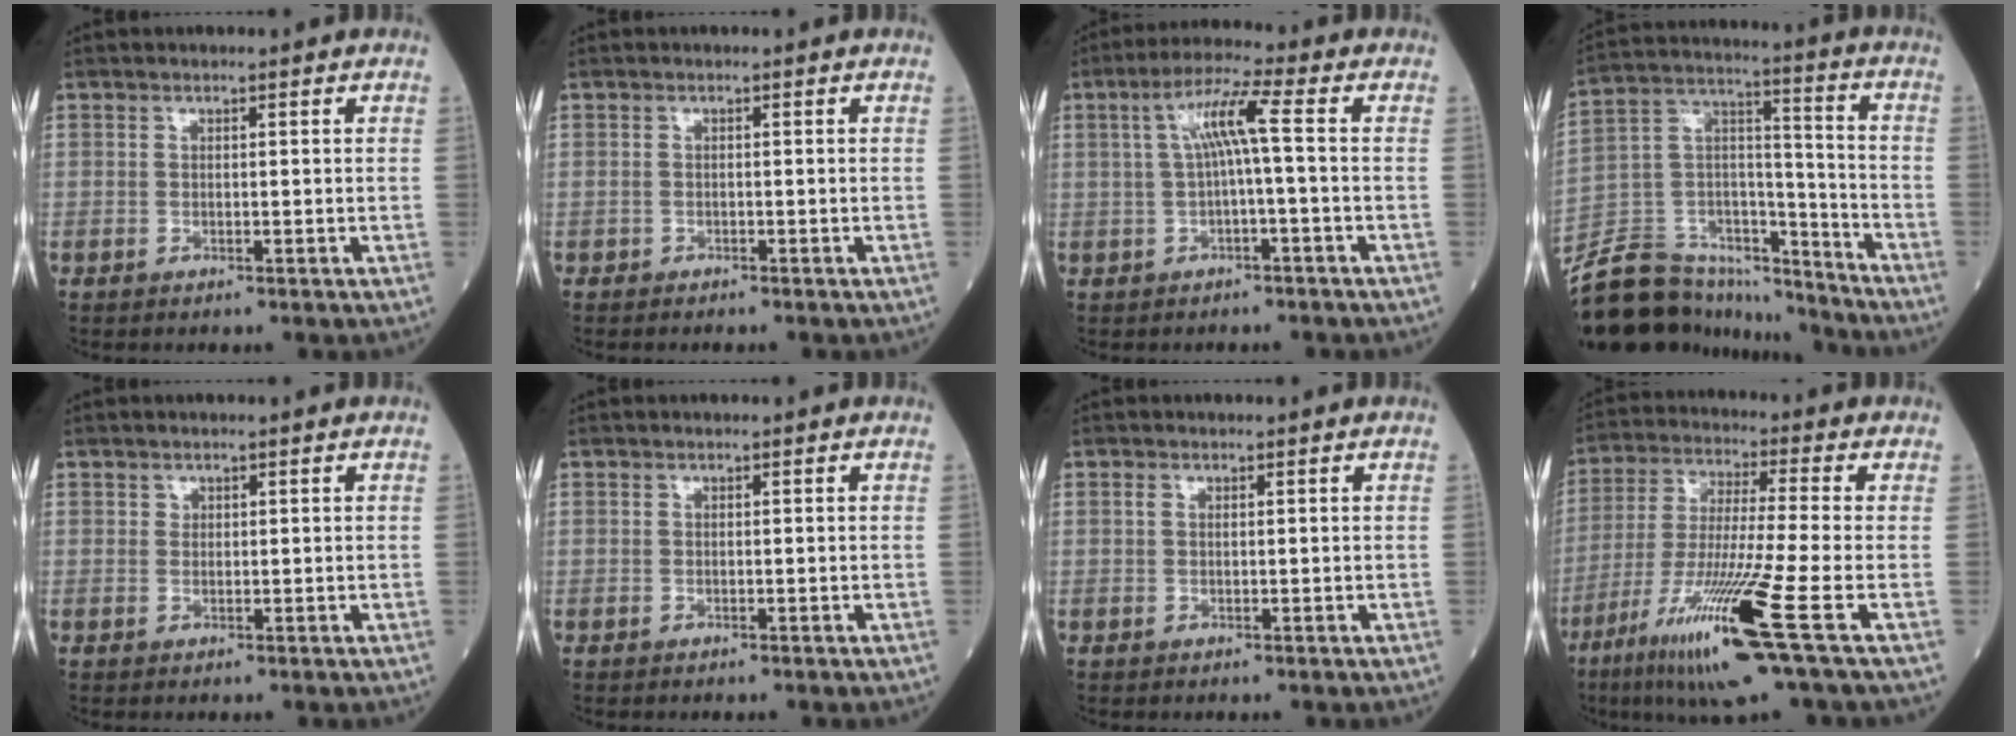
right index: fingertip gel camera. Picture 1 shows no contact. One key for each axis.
{"total": 0.6, "fx": -0.6, "fy": 0.2, "fz": 0.0, "tx": -0.007, "ty": 0.000, "tz": -0.012}
{"total": 6.1, "fx": 0.4, "fy": -0.3, "fz": 6.1, "tx": -0.113, "ty": 0.022, "tz": 0.010}
{"total": 19.9, "fx": -17.8, "fy": 6.8, "fz": 5.6, "tx": -0.117, "ty": 0.049, "tz": -0.298}
{"total": 0.7, "fx": 0.4, "fy": 0.5, "fz": 0.1, "tx": 0.007, "ty": 0.000, "tz": 0.003}
{"total": 0.0}
{"total": 0.7, "fx": 0.3, "fy": 0.3, "fz": 0.5, "tx": -0.016, "ty": 0.007, "tz": 0.005}
{"total": 15.9, "fx": -7.5, "fy": -1.2, "fz": 14.0, "tx": -0.287, "ty": -0.043, "tz": -0.142}